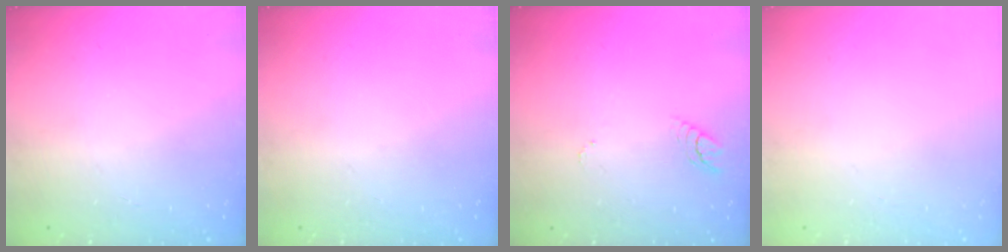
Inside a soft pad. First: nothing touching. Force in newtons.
{"total": 0.0}
{"total": 3.4, "press": 3.4, "slide": 0.4}
{"total": 0.0}